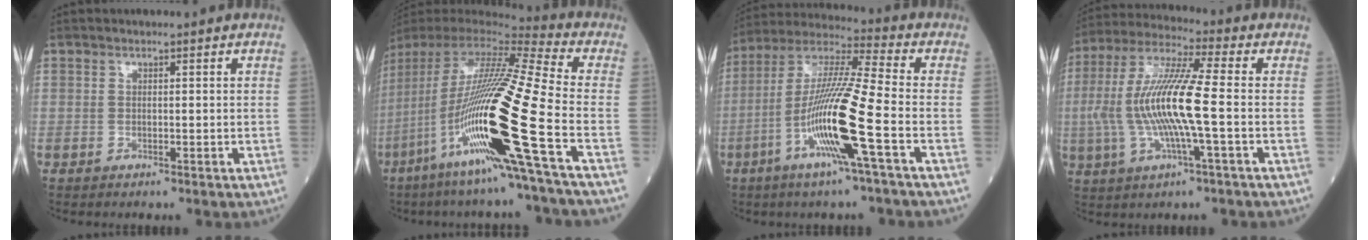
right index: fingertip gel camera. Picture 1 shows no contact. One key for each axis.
{"total": 28.4, "fx": -9.3, "fy": 0.5, "fz": 26.8, "tx": -0.524, "ty": -0.056, "tz": -0.185}
{"total": 16.7, "fx": -5.6, "fy": 0.0, "fz": 15.8, "tx": -0.326, "ty": -0.013, "tz": -0.114}
{"total": 15.0, "fx": -1.8, "fy": 1.6, "fz": 14.8, "tx": -0.318, "ty": 0.003, "tz": -0.037}